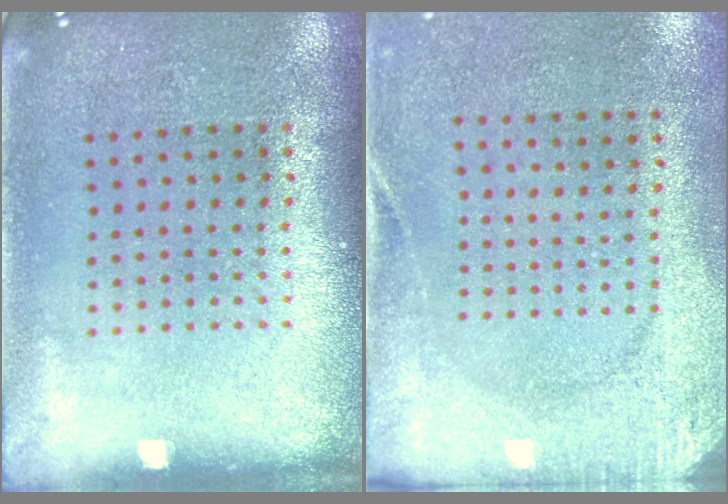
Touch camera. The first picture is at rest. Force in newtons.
{"total": 2.6, "press": 2.0, "slide": 1.6}